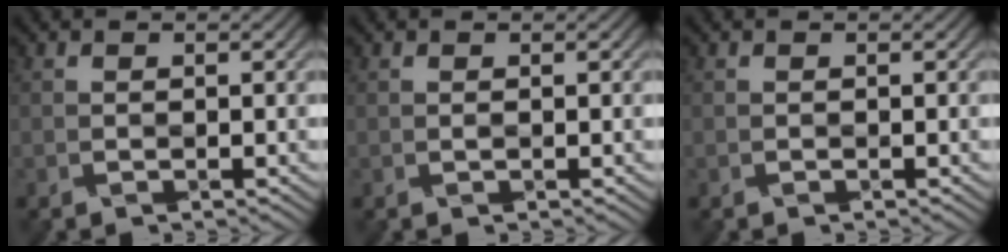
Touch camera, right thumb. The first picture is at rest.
{"total": 0.0}
{"total": 0.0}